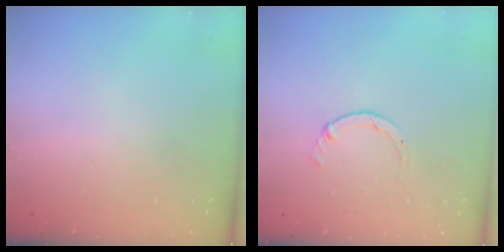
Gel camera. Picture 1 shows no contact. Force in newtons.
{"total": 1.1, "press": 1.1, "slide": 0.2}